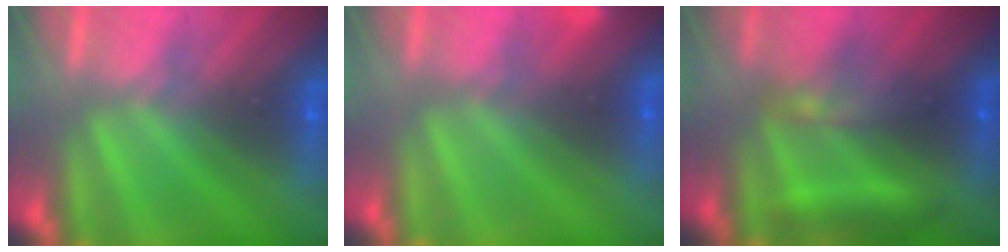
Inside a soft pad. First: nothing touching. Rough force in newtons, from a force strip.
{"total": 2.9}
{"total": 8.5}